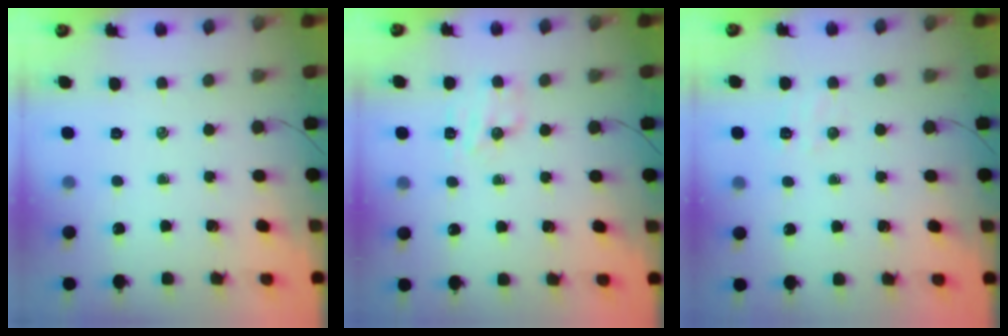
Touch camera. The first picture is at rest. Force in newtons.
{"total": 5.3, "press": 5.2, "slide": 1.2}
{"total": 4.1, "press": 4.0, "slide": 0.9}